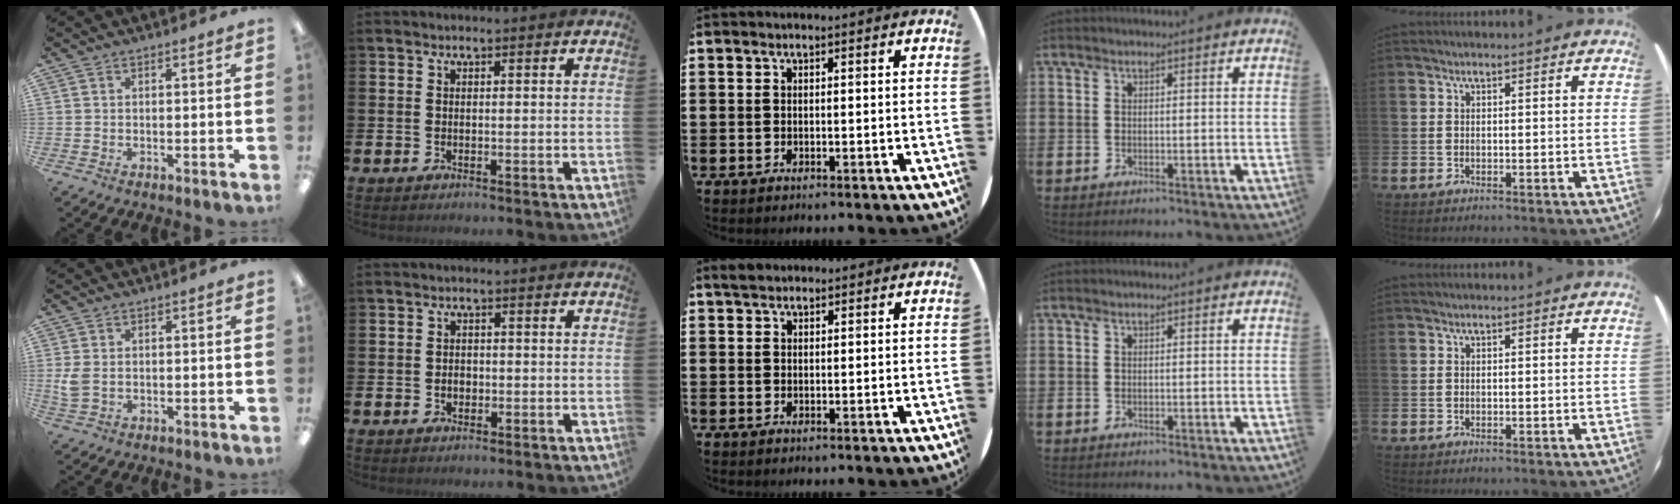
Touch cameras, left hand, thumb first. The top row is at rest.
{"thumb": {"total": 3.5, "force": [0.3, 2.4, 2.5], "torque": [-0.055, -0.004, 0.001]}, "index": {"total": 1.6, "force": [-0.3, 1.3, 0.9], "torque": [-0.008, 0.002, -0.010]}, "middle": {"total": 1.5, "force": [1.3, 0.6, 0.4], "torque": [-0.004, 0.001, 0.024]}}